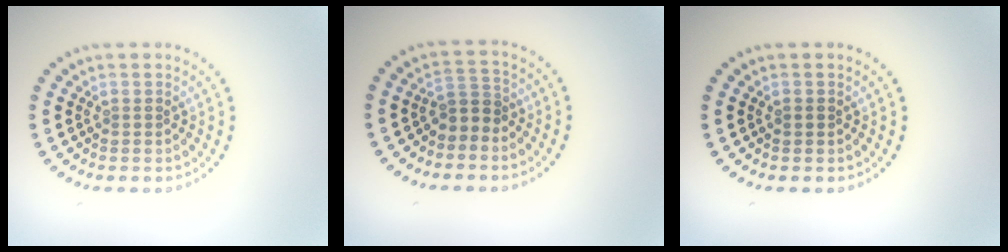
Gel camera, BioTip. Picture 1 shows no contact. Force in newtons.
{"total": 2.1, "press": 1.7, "slide": 1.2}
{"total": 0.8, "press": 0.7, "slide": 0.1}